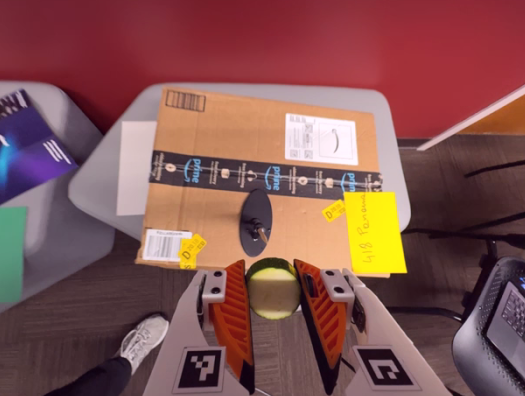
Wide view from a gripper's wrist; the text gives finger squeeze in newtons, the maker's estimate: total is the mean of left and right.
{"total": 11.5, "left": 11.6, "right": 11.4}